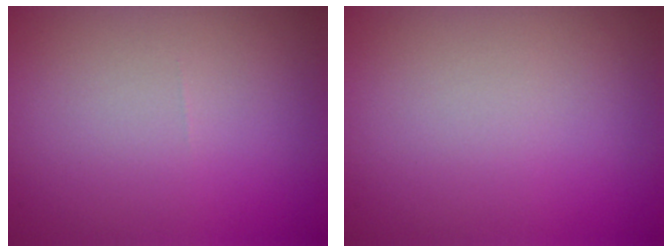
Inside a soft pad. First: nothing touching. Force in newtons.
{"total": 0.0}